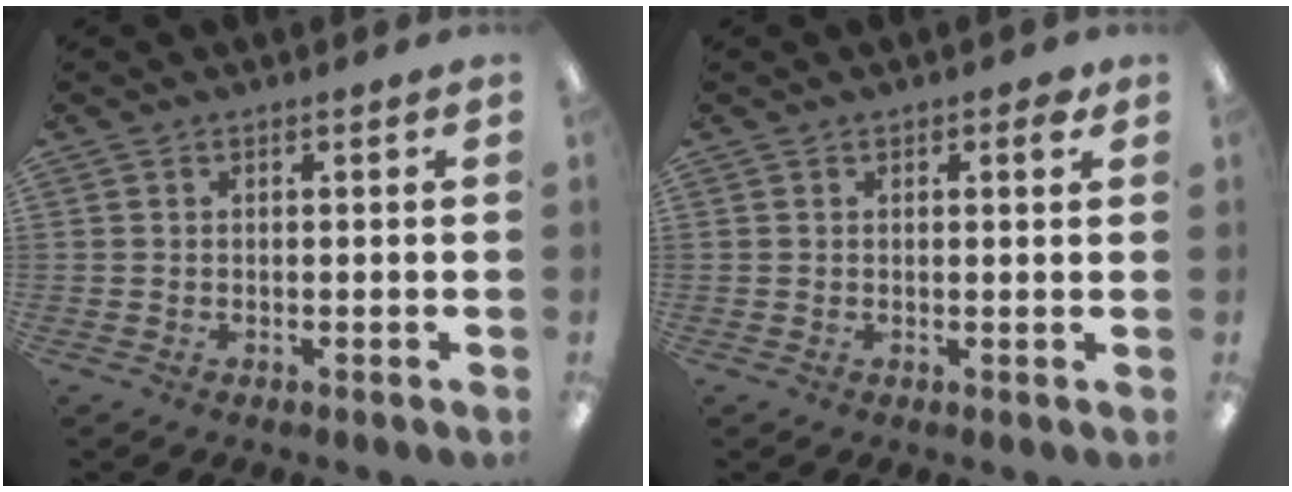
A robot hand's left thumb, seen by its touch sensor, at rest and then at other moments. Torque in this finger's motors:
{"motor_torque": [-0.13, 0.01, -0.08, -0.09, -0.01]}